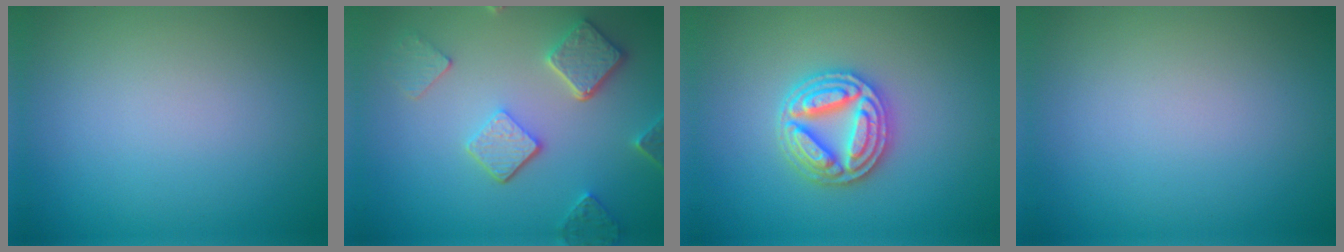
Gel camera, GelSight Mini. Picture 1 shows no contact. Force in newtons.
{"total": 5.1, "press": 3.9, "slide": 3.2}
{"total": 5.0, "press": 5.0, "slide": 0.8}
{"total": 0.0}